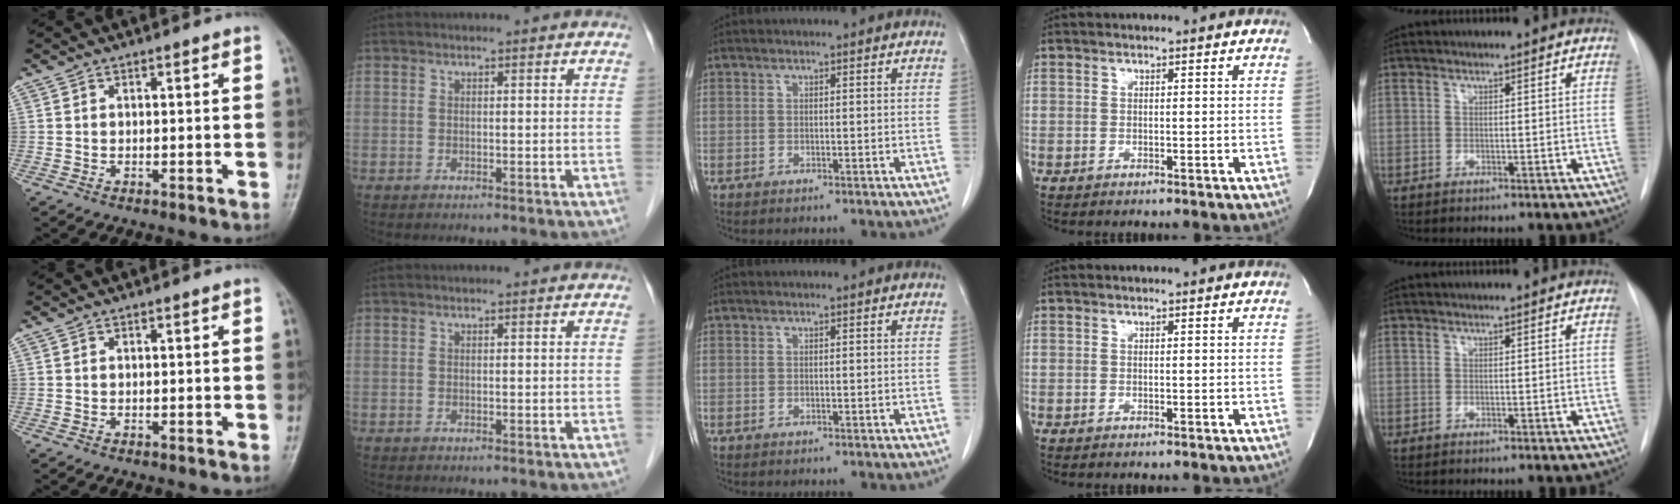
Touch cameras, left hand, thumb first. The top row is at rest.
{}